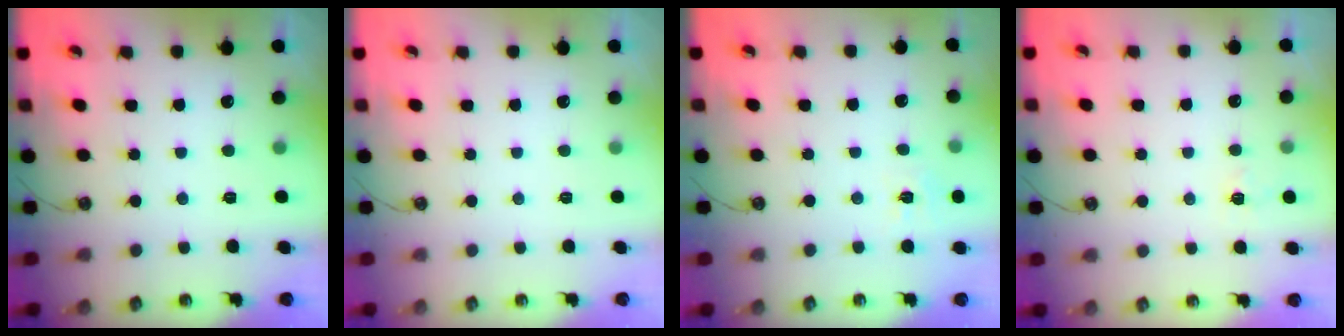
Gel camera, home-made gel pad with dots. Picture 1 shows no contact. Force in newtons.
{"total": 0.0}
{"total": 5.9, "press": 5.9, "slide": 0.7}
{"total": 3.4, "press": 3.3, "slide": 0.5}